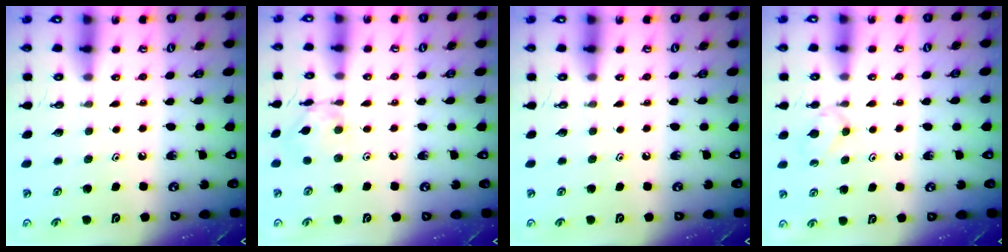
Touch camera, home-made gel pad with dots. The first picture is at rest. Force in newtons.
{"total": 5.3, "press": 5.3, "slide": 0.2}
{"total": 0.0}
{"total": 4.6, "press": 4.5, "slide": 0.8}